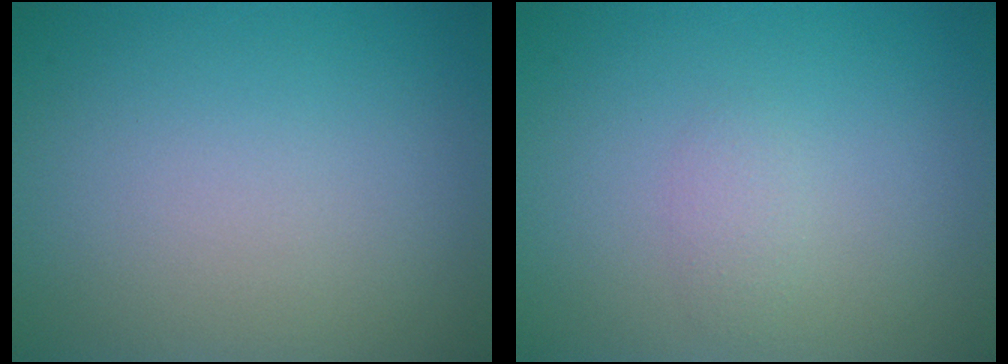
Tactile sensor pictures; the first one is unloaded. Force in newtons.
{"total": 1.1, "press": 1.1, "slide": 0.0}